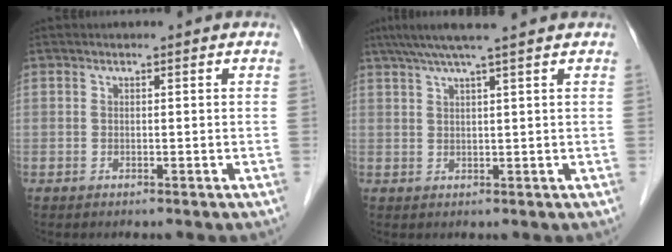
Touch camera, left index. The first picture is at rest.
{"total": 6.8, "force": [5.4, -1.1, 4.0], "torque": [-0.066, 0.027, 0.085]}